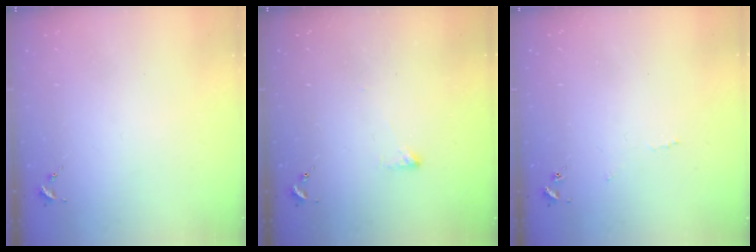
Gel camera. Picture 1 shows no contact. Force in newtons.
{"total": 2.7, "press": 2.6, "slide": 0.5}
{"total": 3.3, "press": 3.3, "slide": 0.3}